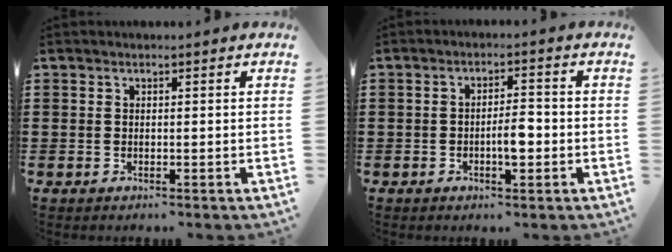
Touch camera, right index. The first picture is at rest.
{"total": 4.1, "force": [-1.0, 1.4, 3.8], "torque": [-0.073, 0.004, -0.021]}